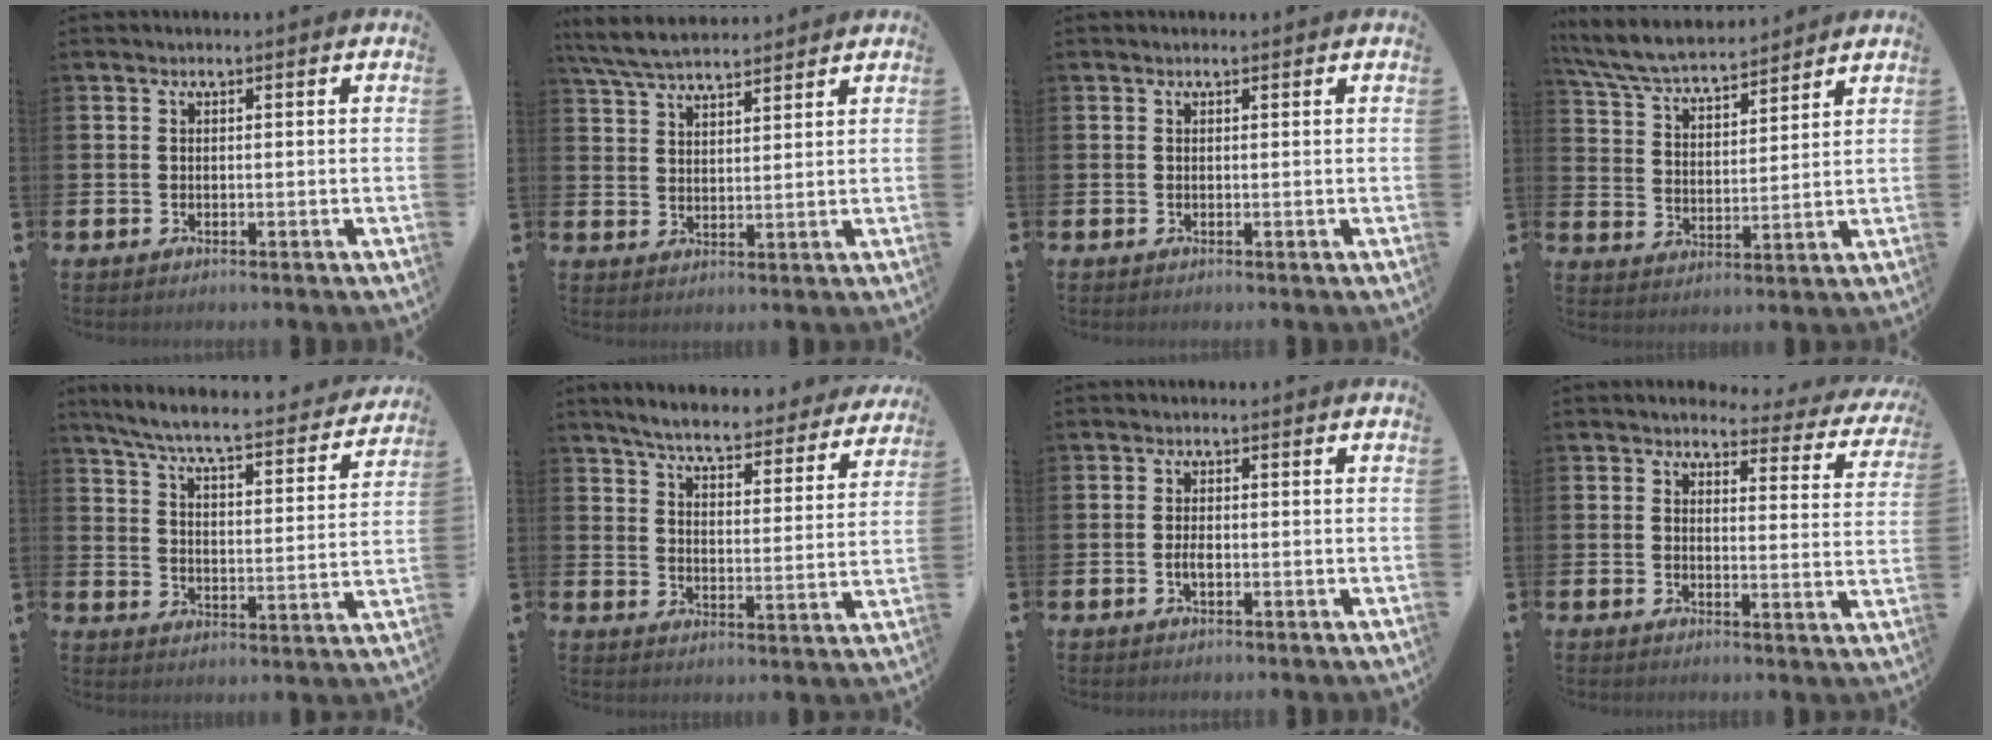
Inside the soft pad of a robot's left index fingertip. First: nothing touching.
{"total": 5.7, "force": [5.4, 1.1, 1.5], "torque": [-0.050, -0.020, 0.100]}
{"total": 0.0}
{"total": 6.9, "force": [6.6, 1.1, 1.8], "torque": [-0.063, -0.039, 0.117]}
{"total": 6.7, "force": [5.9, 0.5, 3.0], "torque": [-0.087, -0.044, 0.096]}
{"total": 6.0, "force": [5.7, 0.5, 1.9], "torque": [-0.056, -0.039, 0.093]}
{"total": 1.6, "force": [-0.4, 0.7, 1.4], "torque": [-0.024, -0.001, -0.009]}
{"total": 3.2, "force": [2.9, 1.2, 0.6], "torque": [-0.016, -0.019, 0.045]}